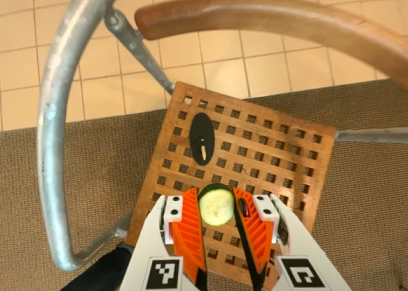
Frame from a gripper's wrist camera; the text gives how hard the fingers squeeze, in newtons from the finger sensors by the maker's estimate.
{"total": 5.5, "left": 5.2, "right": 5.9}